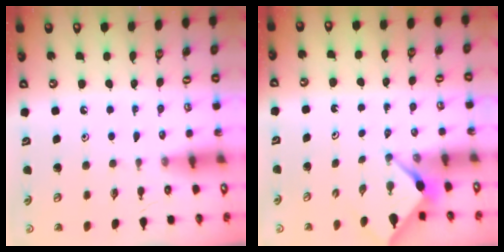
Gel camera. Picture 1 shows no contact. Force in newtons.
{"total": 2.9, "press": 2.9, "slide": 0.3}